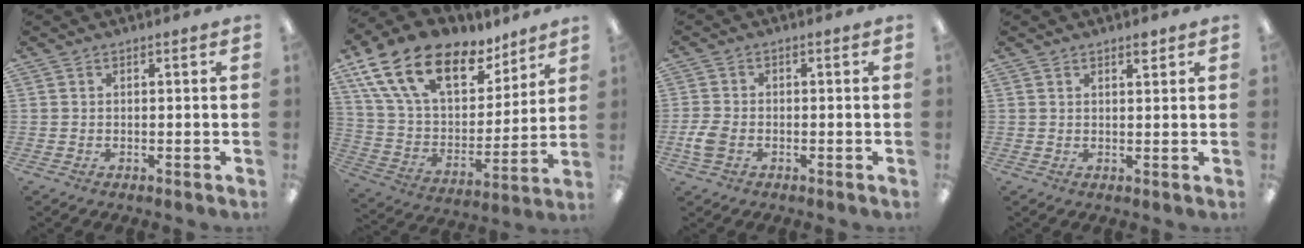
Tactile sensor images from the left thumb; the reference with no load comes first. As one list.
[{"total": 21.2, "force": [12.9, 11.4, 12.3], "torque": [-0.229, -0.066, 0.233]}, {"total": 4.4, "force": [-1.6, 2.9, 3.0], "torque": [-0.067, 0.003, -0.031]}, {"total": 2.0, "force": [1.7, 0.6, 0.9], "torque": [-0.002, -0.007, 0.026]}]